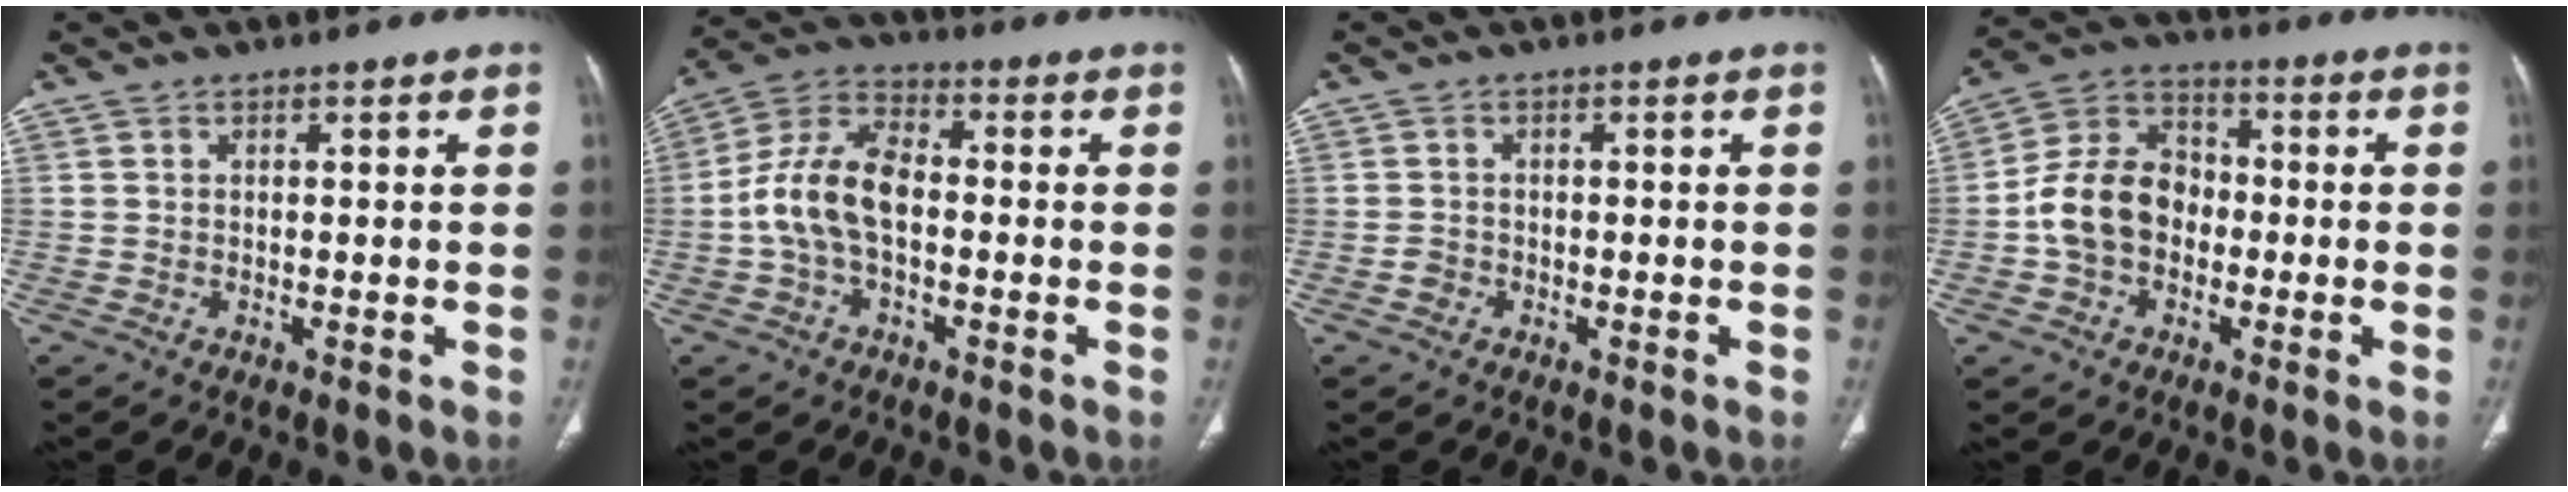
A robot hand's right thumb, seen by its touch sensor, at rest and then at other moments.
{"total": 10.9, "force": [-1.4, 6.3, 8.8], "torque": [-0.174, 0.035, -0.034]}
{"total": 1.3, "force": [-0.7, 1.1, 0.2], "torque": [0.000, 0.006, -0.017]}
{"total": 11.7, "force": [-1.9, 9.2, 7.0], "torque": [-0.115, 0.040, -0.045]}